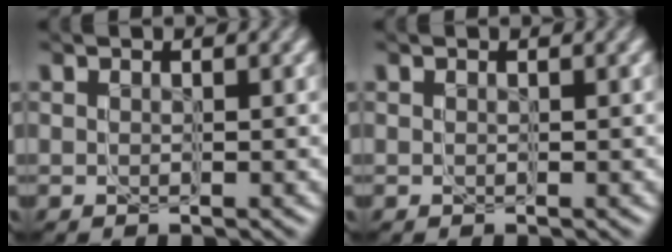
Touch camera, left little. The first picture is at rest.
{"total": 0.0}